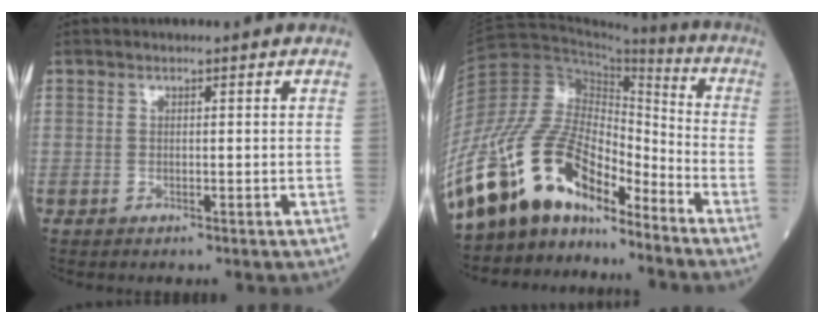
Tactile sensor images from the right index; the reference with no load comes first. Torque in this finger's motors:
{"motor_torque": [1.62, -0.52, 0.76, 0.21]}